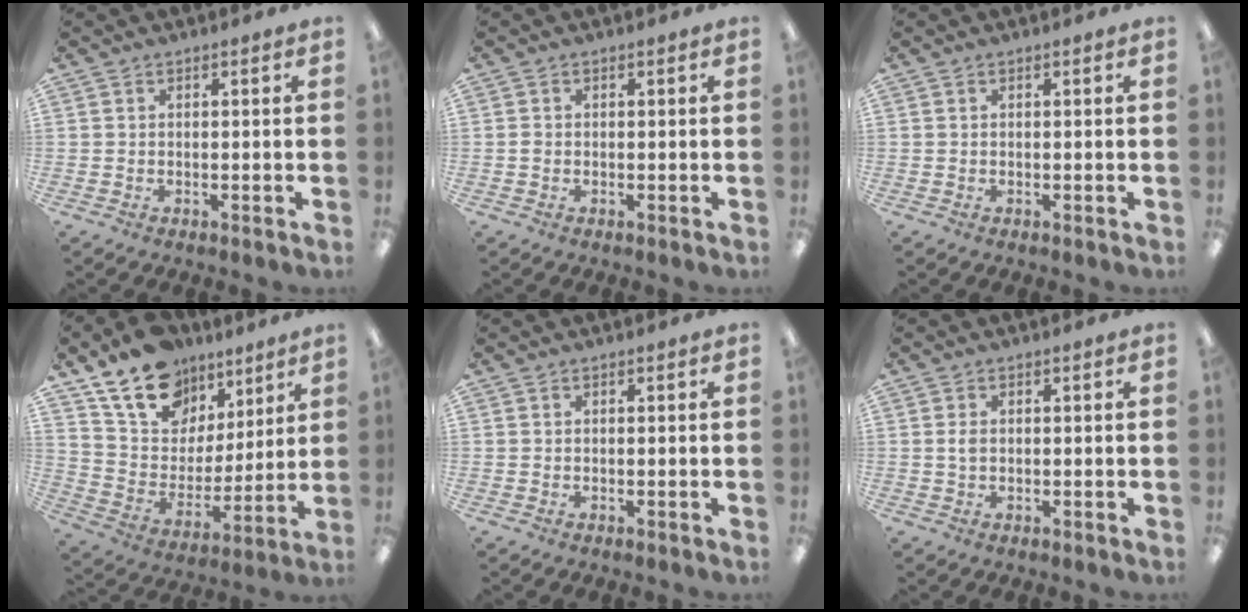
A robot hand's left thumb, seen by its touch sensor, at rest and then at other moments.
{"total": 0.7, "force": [-0.1, 0.6, 0.3], "torque": [-0.005, 0.004, -0.004]}
{"total": 0.0}
{"total": 17.9, "force": [12.4, 11.1, 6.4], "torque": [-0.119, -0.072, 0.232]}
{"total": 0.0}
{"total": 1.8, "force": [0.2, 1.1, 1.5], "torque": [-0.030, 0.004, 0.002]}